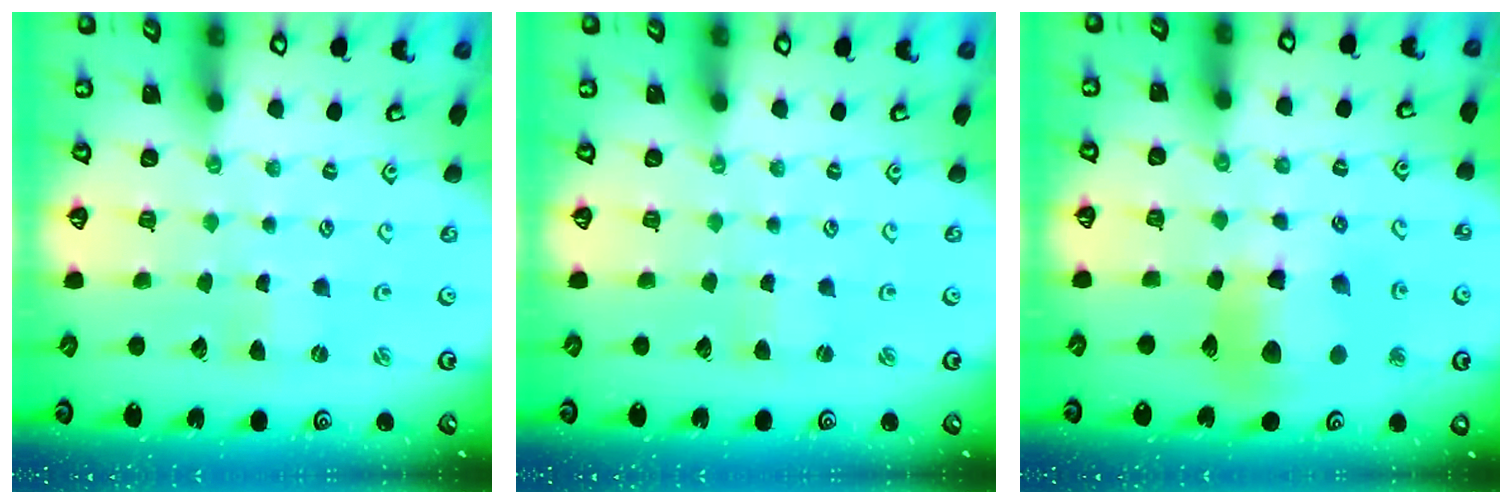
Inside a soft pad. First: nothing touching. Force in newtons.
{"total": 2.0, "press": 2.0, "slide": 0.4}
{"total": 13.9, "press": 13.8, "slide": 1.6}